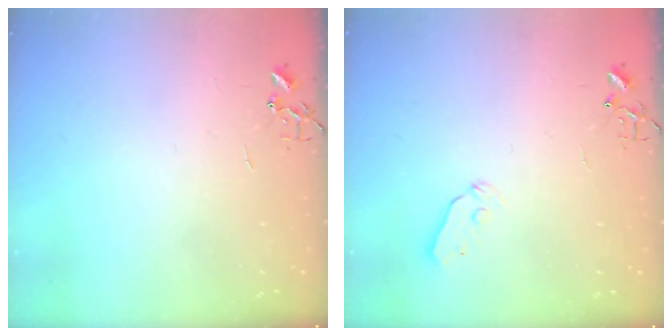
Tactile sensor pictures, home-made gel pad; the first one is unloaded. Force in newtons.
{"total": 4.5, "press": 4.4, "slide": 0.7}